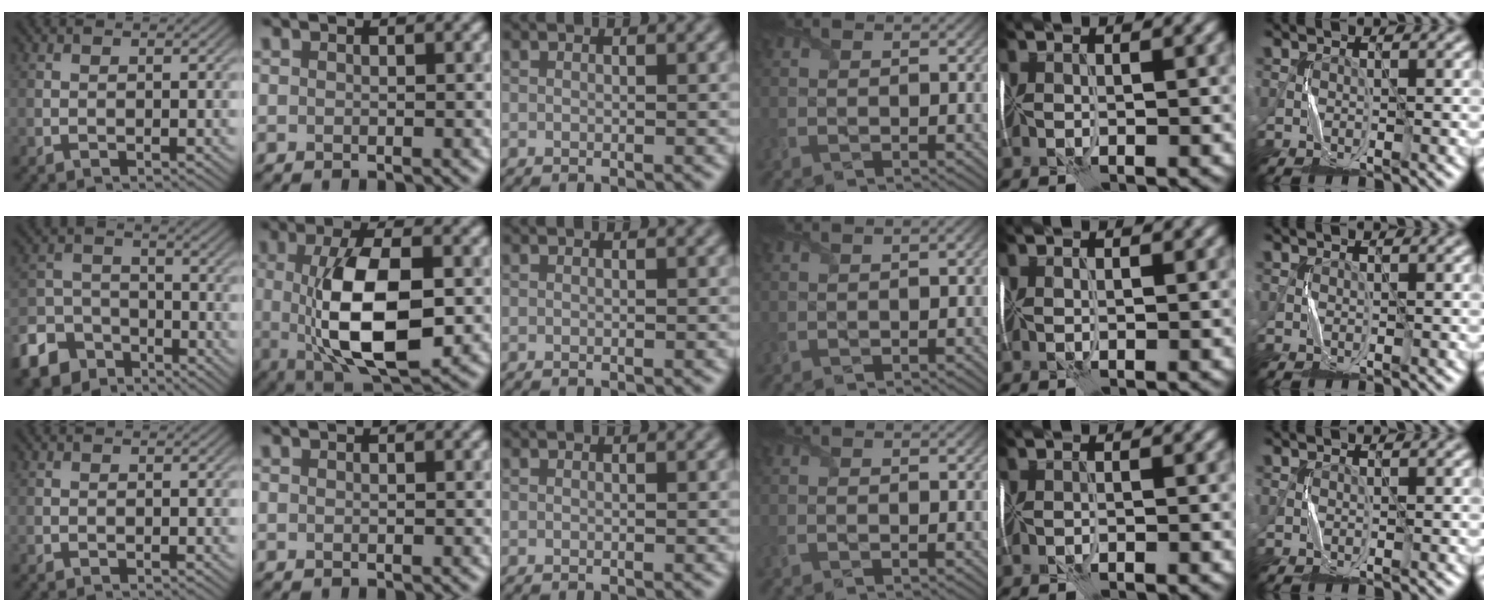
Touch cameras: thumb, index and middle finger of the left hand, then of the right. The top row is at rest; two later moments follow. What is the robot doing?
{"motion": "fold", "object": "plastic wrap"}